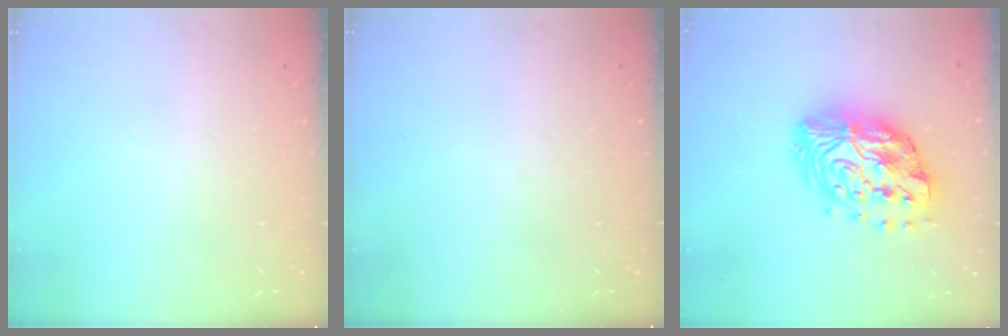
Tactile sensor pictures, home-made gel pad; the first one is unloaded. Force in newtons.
{"total": 0.0}
{"total": 18.2, "press": 18.1, "slide": 1.3}